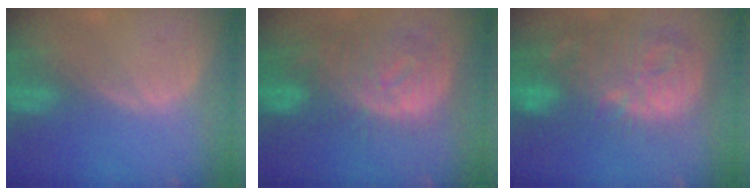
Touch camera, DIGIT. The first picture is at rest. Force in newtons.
{"total": 12.2, "press": 10.5, "slide": 6.2}
{"total": 14.4, "press": 12.5, "slide": 7.2}